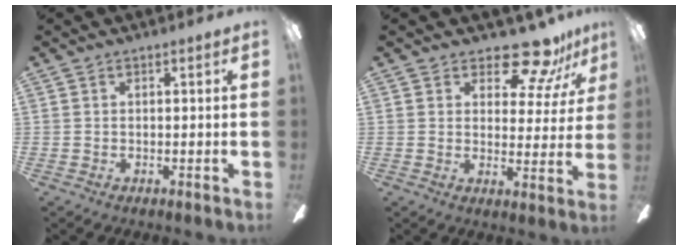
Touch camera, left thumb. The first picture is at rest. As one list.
[{"total": 12.8, "force": [9.9, 5.2, 6.2], "torque": [-0.083, -0.068, 0.174]}]